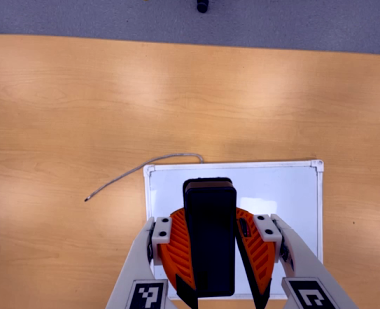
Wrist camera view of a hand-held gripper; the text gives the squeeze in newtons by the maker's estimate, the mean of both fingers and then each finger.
{"total": 10.9, "left": 10.0, "right": 11.8}